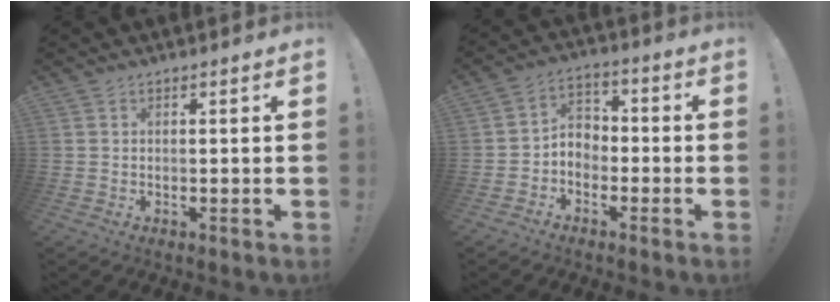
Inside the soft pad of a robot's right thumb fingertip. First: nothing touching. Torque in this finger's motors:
{"motor_torque": [0.71, 0.84, 0.39, -0.59, -0.02]}